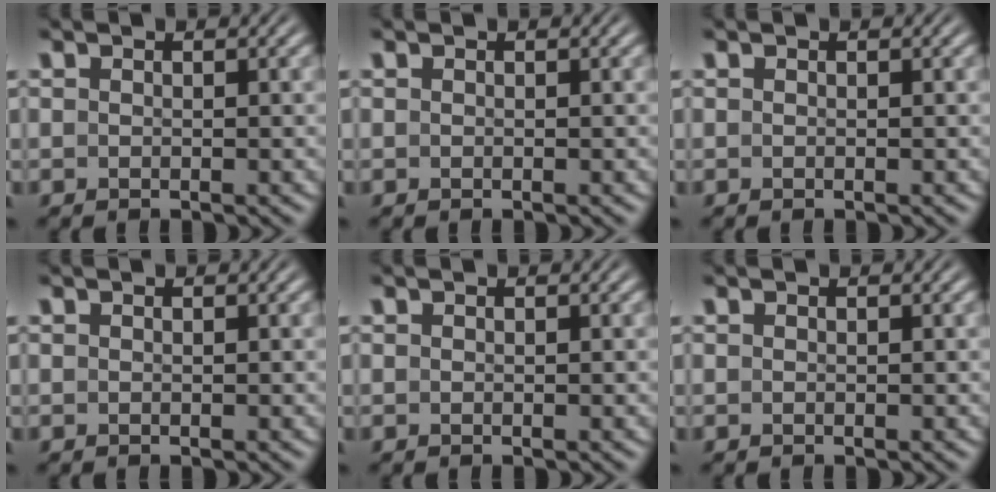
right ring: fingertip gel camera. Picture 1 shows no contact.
{"total": 0.0}
{"total": 0.0}
{"total": 0.0}
{"total": 0.0}
{"total": 0.0}